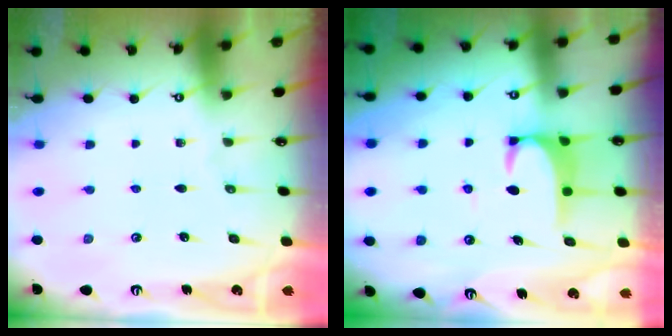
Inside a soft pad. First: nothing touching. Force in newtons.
{"total": 2.7, "press": 2.6, "slide": 0.7}